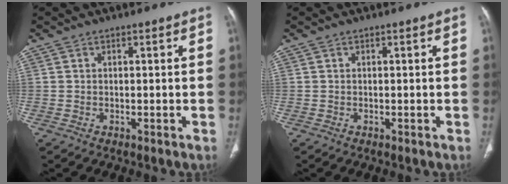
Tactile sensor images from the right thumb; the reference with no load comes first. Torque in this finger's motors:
{"motor_torque": [1.15, 1.19, -0.01, 0.01, 0.02]}